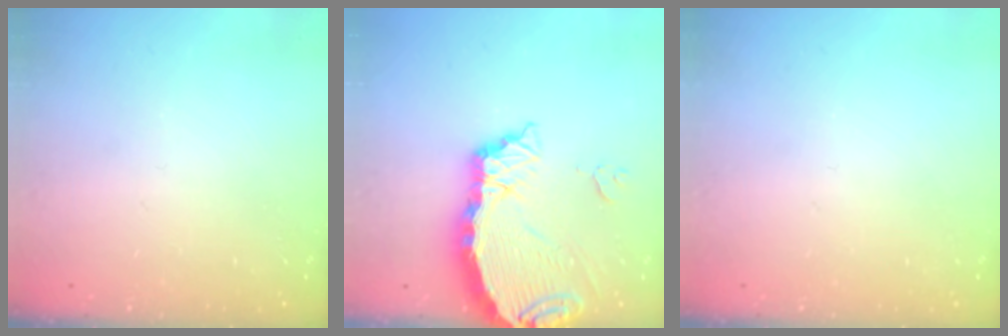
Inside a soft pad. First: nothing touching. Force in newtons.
{"total": 8.0, "press": 7.9, "slide": 0.8}
{"total": 0.0}